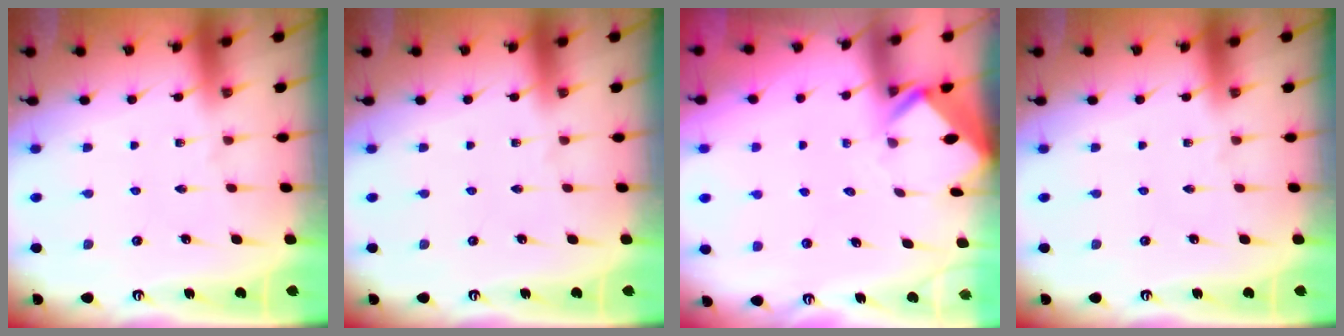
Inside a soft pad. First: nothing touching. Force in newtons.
{"total": 0.0}
{"total": 2.7, "press": 2.7, "slide": 0.1}
{"total": 0.0}